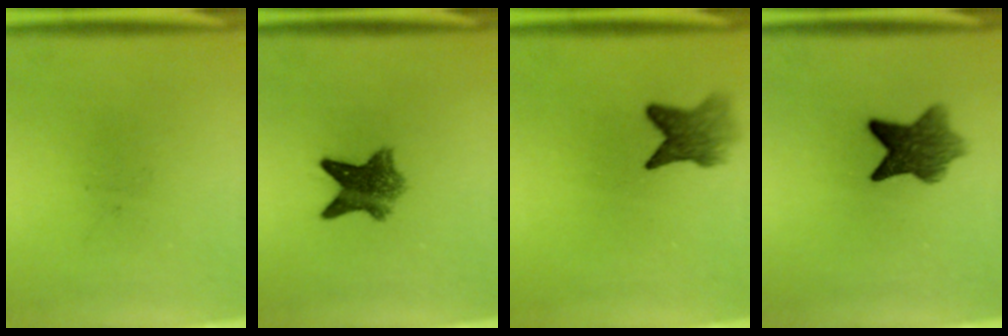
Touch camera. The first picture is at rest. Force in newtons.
{"total": 6.9}
{"total": 4.7}
{"total": 7.2}